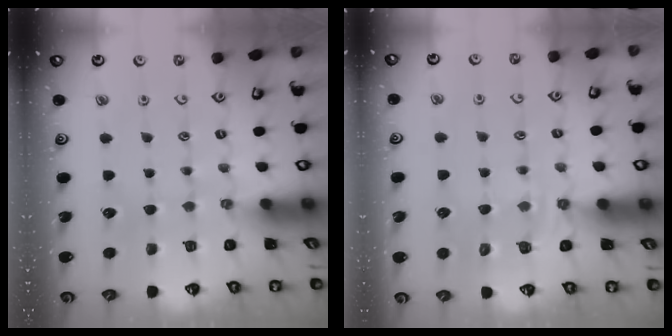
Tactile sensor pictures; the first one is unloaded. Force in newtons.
{"total": 4.7, "press": 4.4, "slide": 1.4}